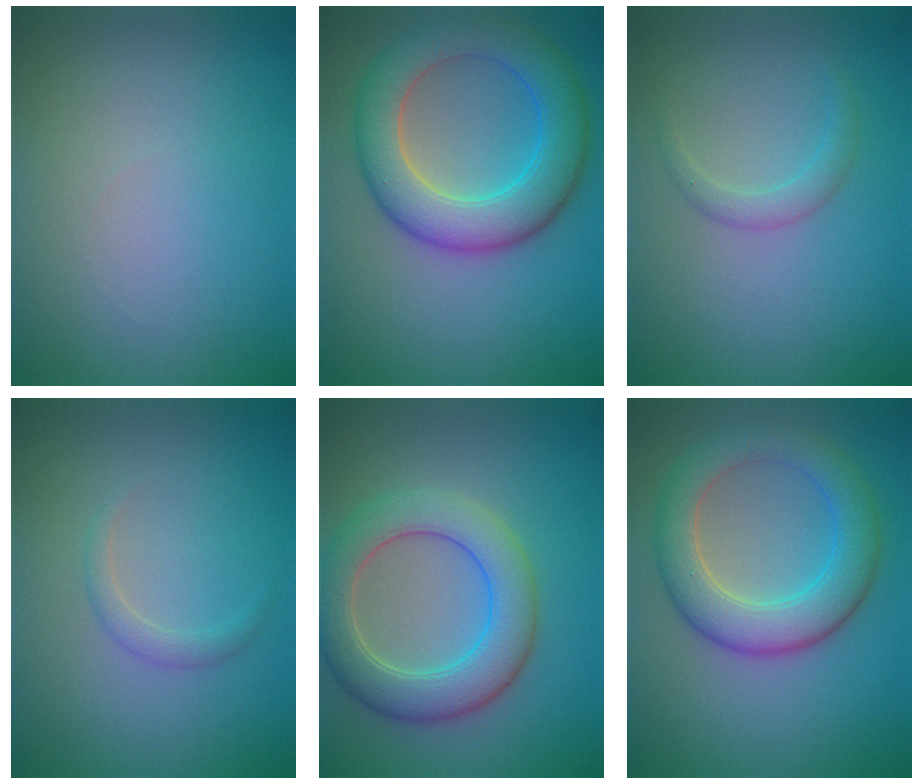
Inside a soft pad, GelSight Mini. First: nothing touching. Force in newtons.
{"total": 7.7, "press": 7.7, "slide": 0.3}
{"total": 1.5, "press": 1.5, "slide": 0.1}
{"total": 0.7, "press": 0.7, "slide": 0.1}
{"total": 6.3, "press": 6.3, "slide": 0.3}
{"total": 6.1, "press": 6.1, "slide": 0.1}